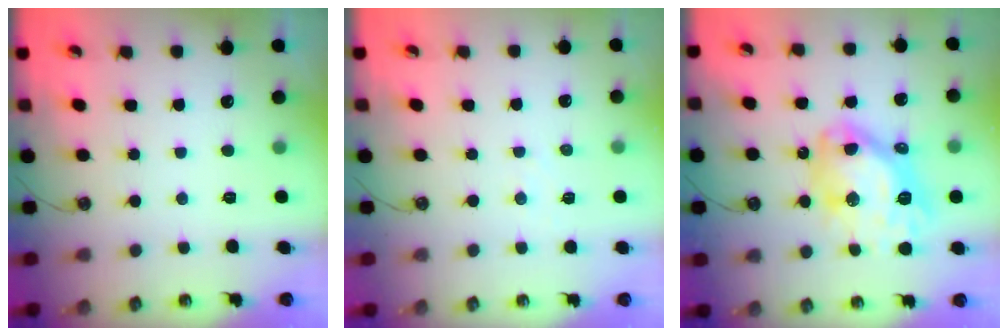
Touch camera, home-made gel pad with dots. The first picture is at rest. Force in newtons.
{"total": 4.1, "press": 4.0, "slide": 0.5}
{"total": 16.7, "press": 16.6, "slide": 1.7}